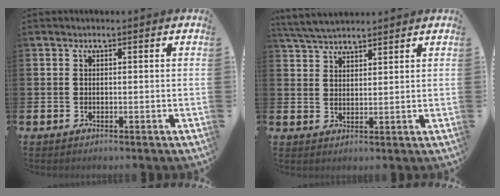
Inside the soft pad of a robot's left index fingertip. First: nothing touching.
{"total": 4.2, "force": [4.1, 0.7, 0.7], "torque": [-0.034, -0.010, 0.078]}